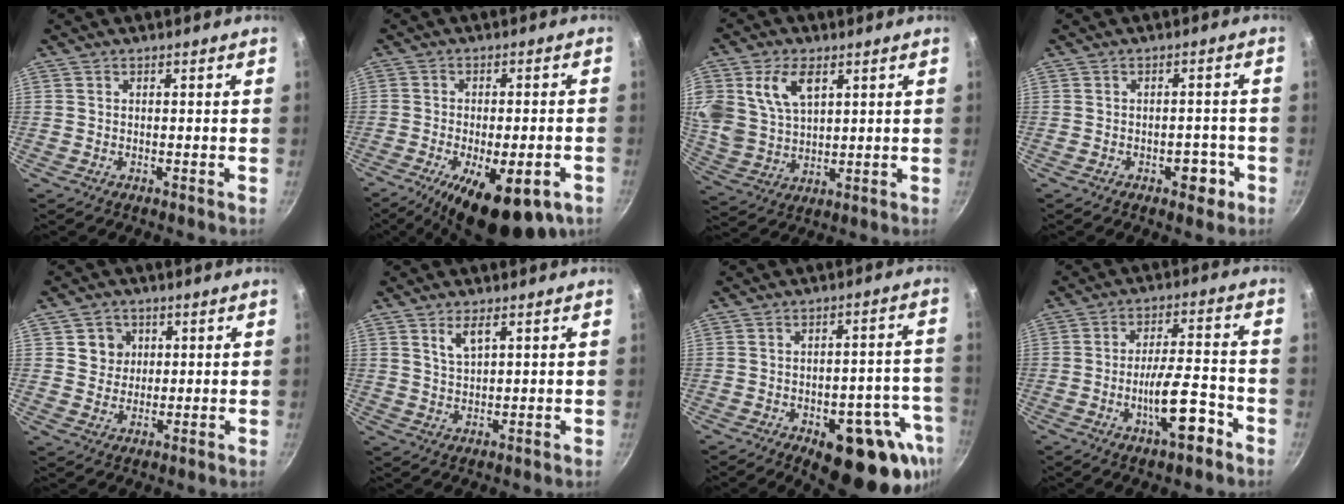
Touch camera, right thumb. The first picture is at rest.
{"total": 17.3, "force": [-8.0, 6.6, 13.8], "torque": [-0.194, 0.001, -0.109]}
{"total": 12.1, "force": [5.0, 7.7, 8.0], "torque": [-0.144, -0.018, 0.102]}
{"total": 4.2, "force": [-1.9, 2.6, 2.8], "torque": [-0.013, 0.017, -0.021]}
{"total": 4.6, "force": [1.2, 4.3, 1.2], "torque": [0.013, 0.002, 0.016]}
{"total": 4.1, "force": [2.1, 1.6, 3.1], "torque": [-0.055, -0.008, 0.045]}
{"total": 18.5, "force": [-8.6, 8.2, 14.2], "torque": [-0.108, 0.026, -0.105]}
{"total": 10.5, "force": [-4.9, 3.0, 8.7], "torque": [-0.128, 0.035, -0.078]}